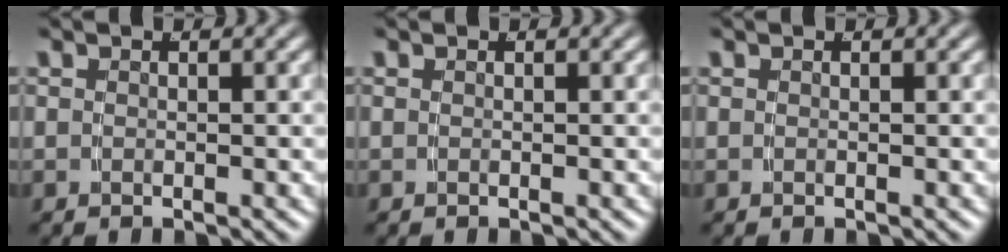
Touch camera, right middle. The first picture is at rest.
{"total": 0.0}
{"total": 0.0}